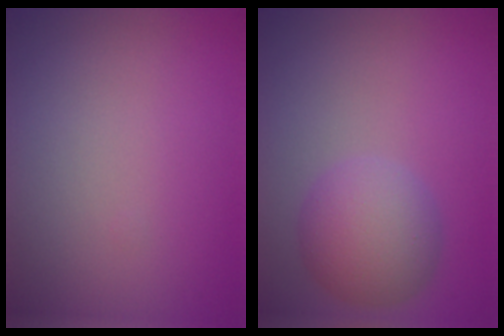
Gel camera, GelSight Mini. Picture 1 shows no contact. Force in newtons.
{"total": 4.8, "press": 4.8, "slide": 0.2}